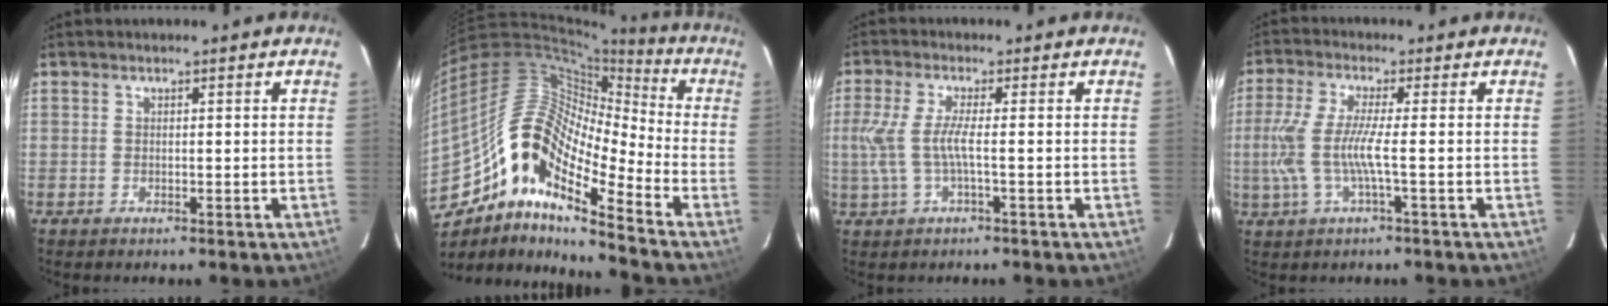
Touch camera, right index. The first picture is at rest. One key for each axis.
{"total": 17.1, "fx": -9.5, "fy": 5.1, "fz": 13.3, "tx": -0.214, "ty": -0.001, "tz": -0.199}
{"total": 5.9, "fx": -0.8, "fy": 0.5, "fz": 5.8, "tx": -0.132, "ty": -0.004, "tz": -0.012}
{"total": 7.8, "fx": -1.3, "fy": 0.3, "fz": 7.7, "tx": -0.175, "ty": -0.005, "tz": -0.021}